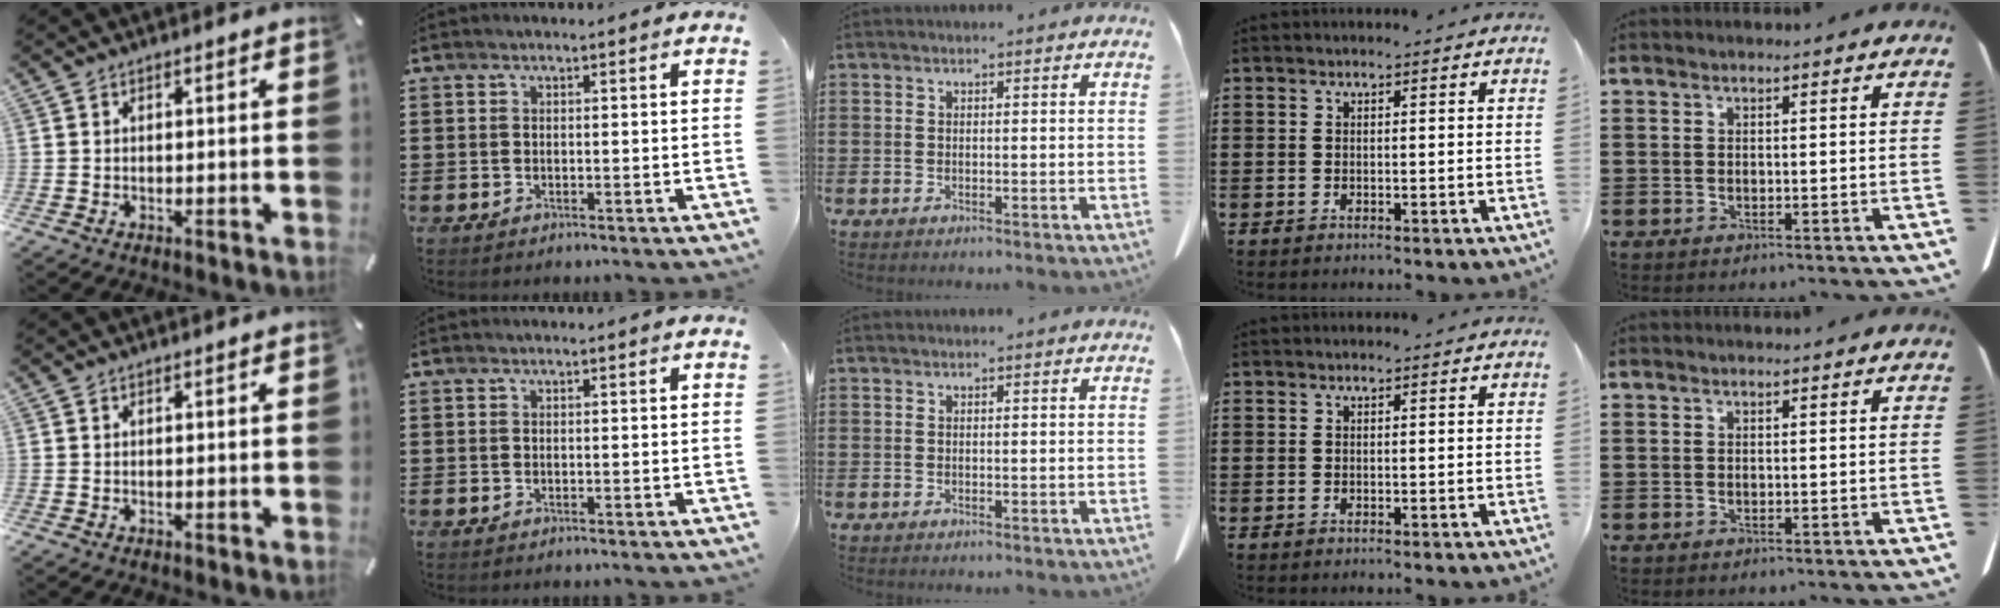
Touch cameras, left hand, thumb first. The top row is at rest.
{}